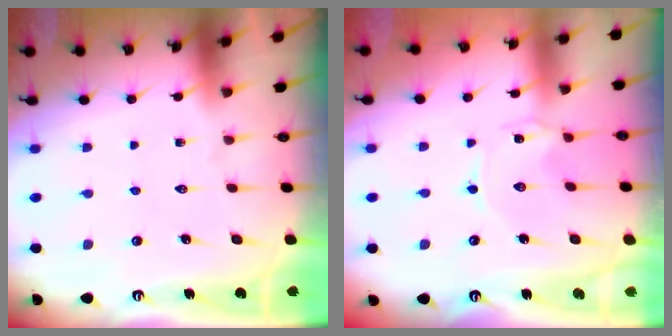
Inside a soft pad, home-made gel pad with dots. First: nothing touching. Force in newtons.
{"total": 0.8, "press": 0.8, "slide": 0.1}